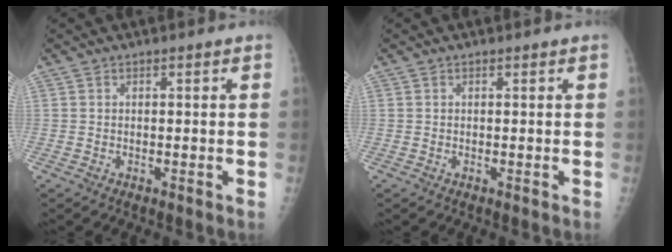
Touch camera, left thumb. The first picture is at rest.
{"total": 0.0}